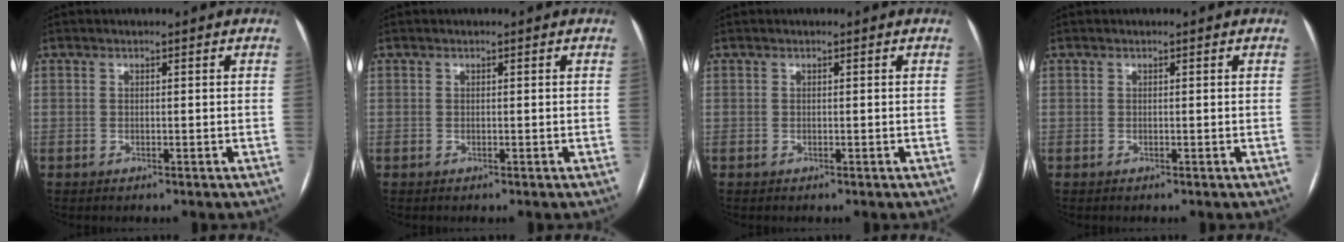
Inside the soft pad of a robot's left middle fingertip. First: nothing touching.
{"total": 0.0}
{"total": 0.0}
{"total": 0.0}